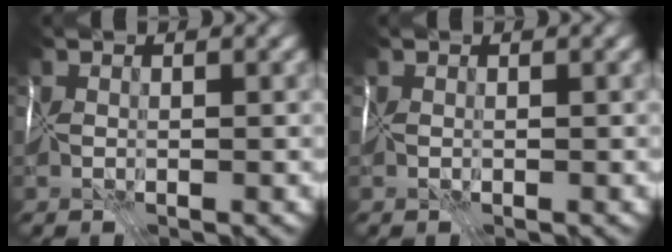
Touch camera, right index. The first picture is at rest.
{"total": 0.0}